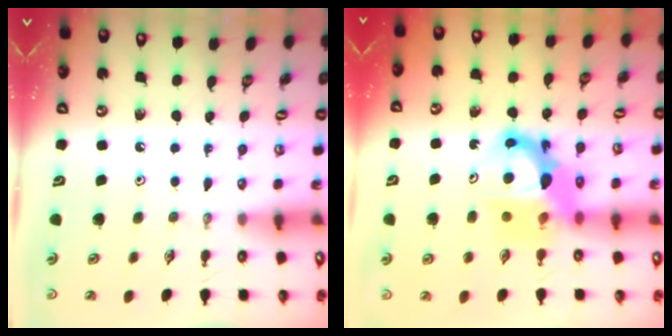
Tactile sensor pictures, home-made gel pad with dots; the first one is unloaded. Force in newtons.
{"total": 12.4, "press": 12.3, "slide": 1.1}